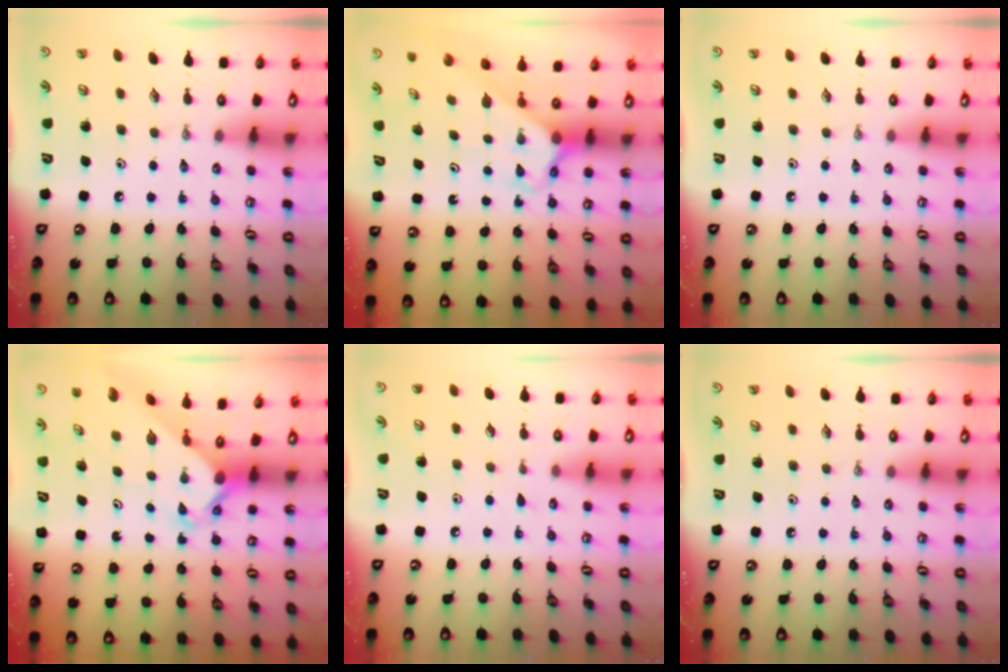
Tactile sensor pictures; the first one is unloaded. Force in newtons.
{"total": 2.5, "press": 2.5, "slide": 0.1}
{"total": 0.0}
{"total": 2.2, "press": 2.2, "slide": 0.1}
{"total": 2.2, "press": 2.2, "slide": 0.3}
{"total": 0.0}